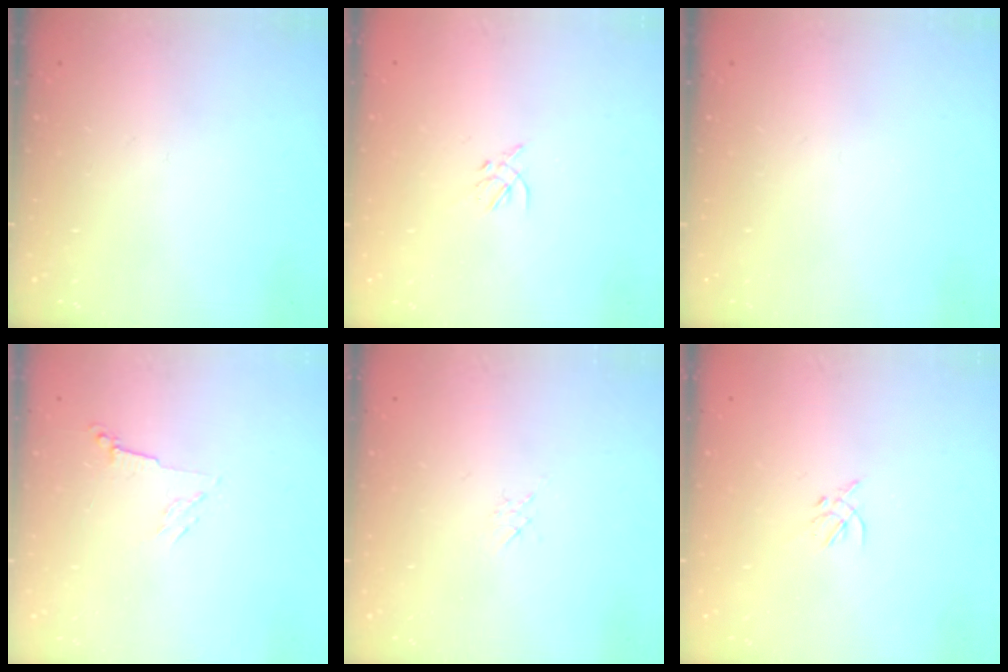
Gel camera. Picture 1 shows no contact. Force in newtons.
{"total": 1.4, "press": 1.3, "slide": 0.5}
{"total": 0.0}
{"total": 2.8, "press": 2.7, "slide": 0.6}
{"total": 2.2, "press": 2.2, "slide": 0.4}
{"total": 1.4, "press": 1.3, "slide": 0.5}